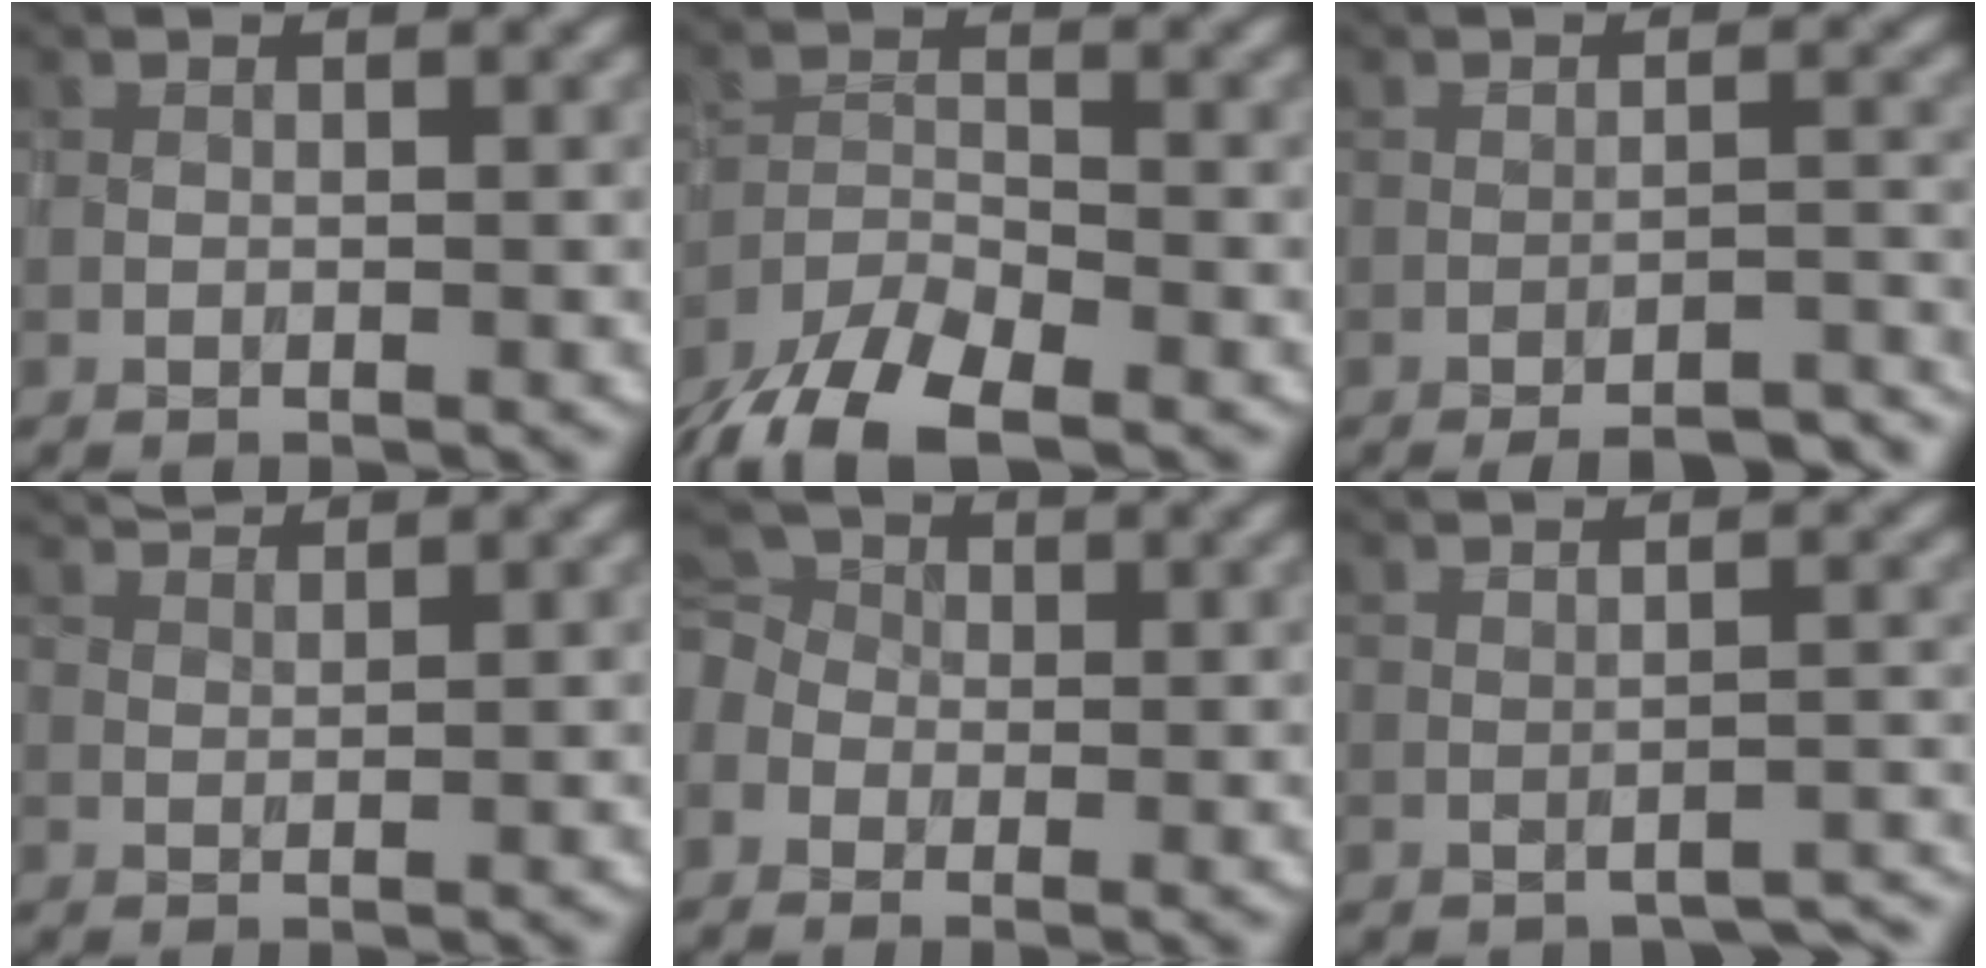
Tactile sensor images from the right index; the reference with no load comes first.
{"total": 7.7, "force": [-5.7, 2.8, 4.3], "torque": [-0.075, -0.011, -0.107]}
{"total": 8.2, "force": [-7.6, 2.0, 2.4], "torque": [-0.015, 0.020, -0.087]}
{"total": 1.4, "force": [1.4, 0.0, 0.3], "torque": [-0.015, -0.001, 0.025]}
{"total": 4.0, "force": [-1.1, 3.2, 2.0], "torque": [-0.042, 0.009, -0.029]}
{"total": 2.5, "force": [-2.2, 0.8, 0.7], "torque": [-0.007, 0.005, -0.027]}